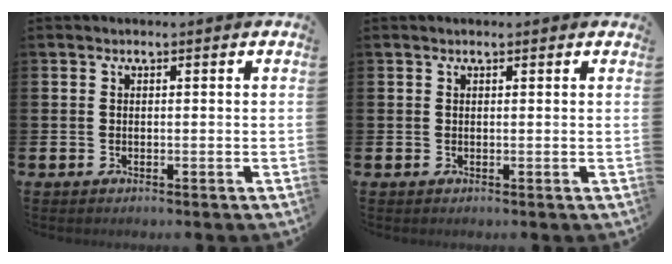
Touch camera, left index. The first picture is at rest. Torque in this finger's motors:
{"motor_torque": [1.01, -1.13, 0.43, 0.03]}